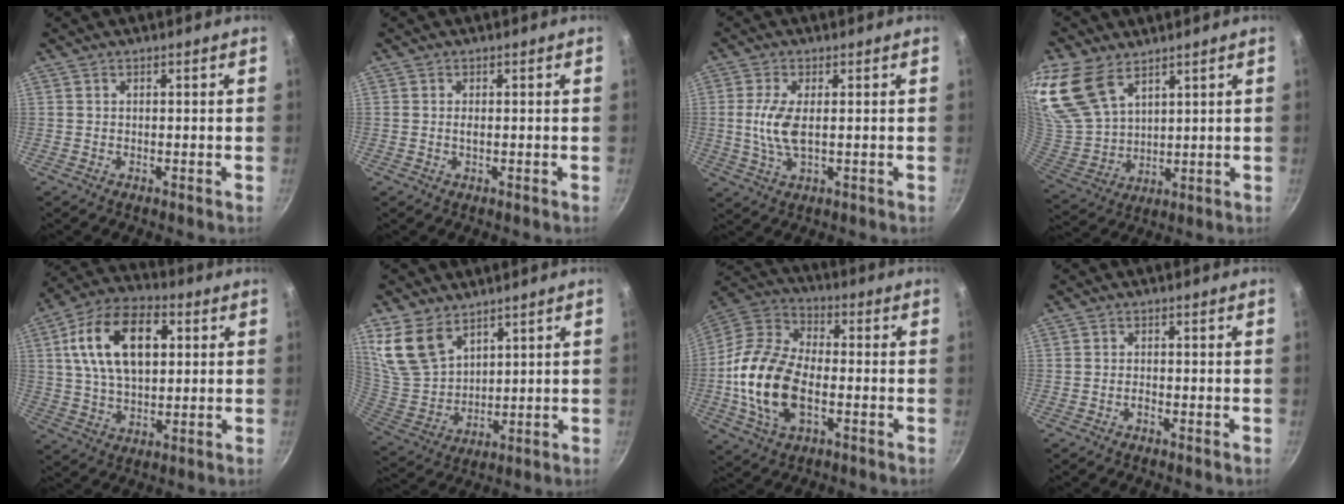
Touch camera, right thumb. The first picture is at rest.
{"total": 0.9, "force": [-0.1, 0.3, 0.9], "torque": [-0.019, 0.000, -0.002]}
{"total": 6.7, "force": [0.3, 2.6, 6.1], "torque": [-0.136, -0.001, 0.005]}
{"total": 16.3, "force": [9.6, 9.5, 9.1], "torque": [-0.194, -0.018, 0.209]}
{"total": 17.5, "force": [4.4, 10.2, 13.4], "torque": [-0.217, 0.008, 0.067]}
{"total": 11.6, "force": [7.4, 6.9, 5.6], "torque": [-0.092, -0.045, 0.162]}
{"total": 17.9, "force": [-3.1, 10.3, 14.3], "torque": [-0.267, 0.029, -0.074]}
{"total": 0.9, "force": [-0.6, 0.3, 0.5], "torque": [-0.010, 0.006, -0.014]}